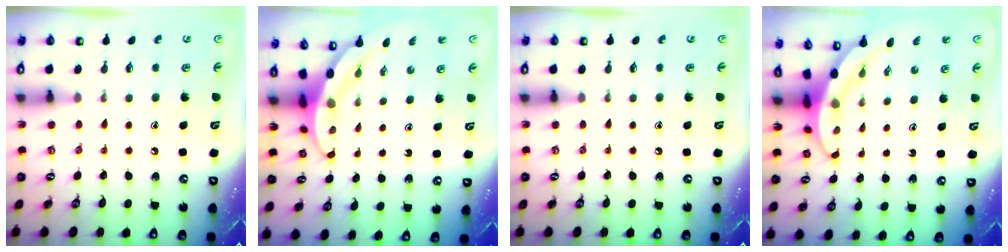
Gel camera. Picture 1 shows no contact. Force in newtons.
{"total": 3.6, "press": 3.6, "slide": 0.2}
{"total": 0.0}
{"total": 3.8, "press": 3.8, "slide": 0.1}